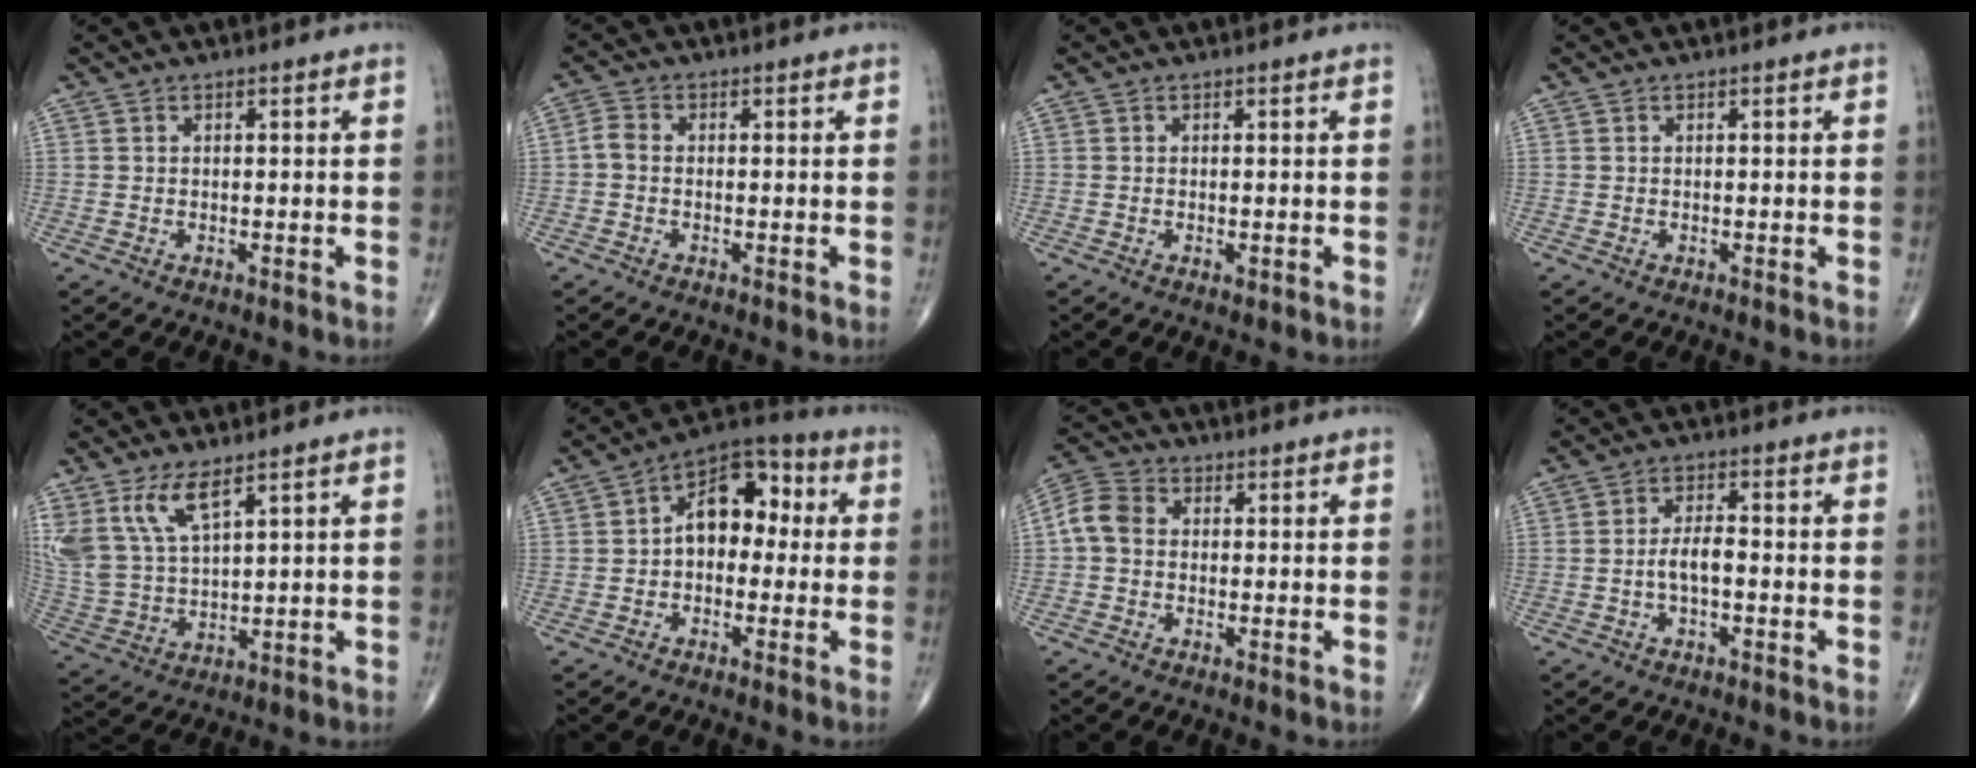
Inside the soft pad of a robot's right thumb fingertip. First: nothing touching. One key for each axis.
{"total": 2.3, "fx": -0.5, "fy": 1.6, "fz": 1.6, "tx": -0.031, "ty": 0.006, "tz": -0.019}
{"total": 0.8, "fx": -0.2, "fy": 0.4, "fz": 0.7, "tx": -0.012, "ty": -0.004, "tz": -0.003}
{"total": 0.0}
{"total": 10.9, "fx": 6.6, "fy": 4.0, "fz": 7.6, "tx": -0.165, "ty": -0.025, "tz": 0.150}
{"total": 11.1, "fx": 0.7, "fy": 7.2, "fz": 8.4, "tx": -0.095, "ty": 0.036, "tz": -0.005}
{"total": 5.7, "fx": -0.2, "fy": 4.4, "fz": 3.6, "tx": -0.067, "ty": 0.017, "tz": -0.016}
{"total": 4.2, "fx": -1.0, "fy": 1.8, "fz": 3.6, "tx": -0.069, "ty": 0.018, "tz": -0.021}